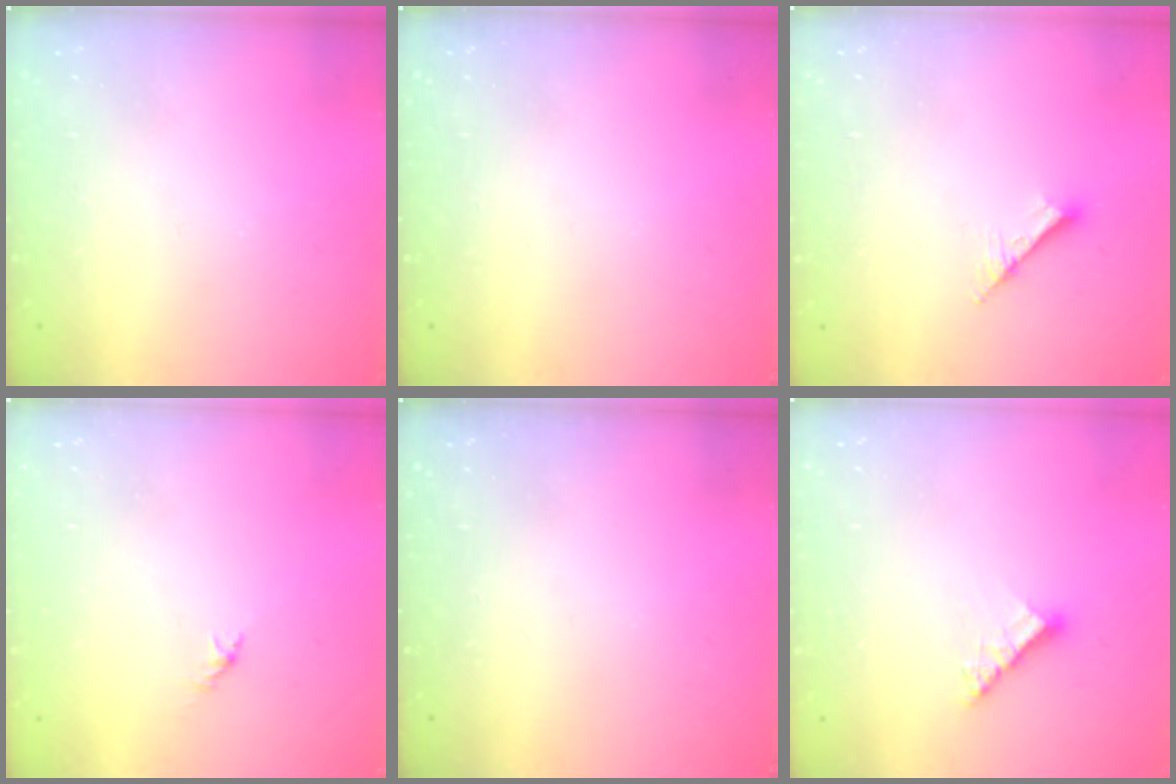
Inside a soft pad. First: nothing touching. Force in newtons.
{"total": 0.0}
{"total": 2.0, "press": 2.0, "slide": 0.1}
{"total": 0.0}
{"total": 0.0}
{"total": 6.0, "press": 6.0, "slide": 0.7}